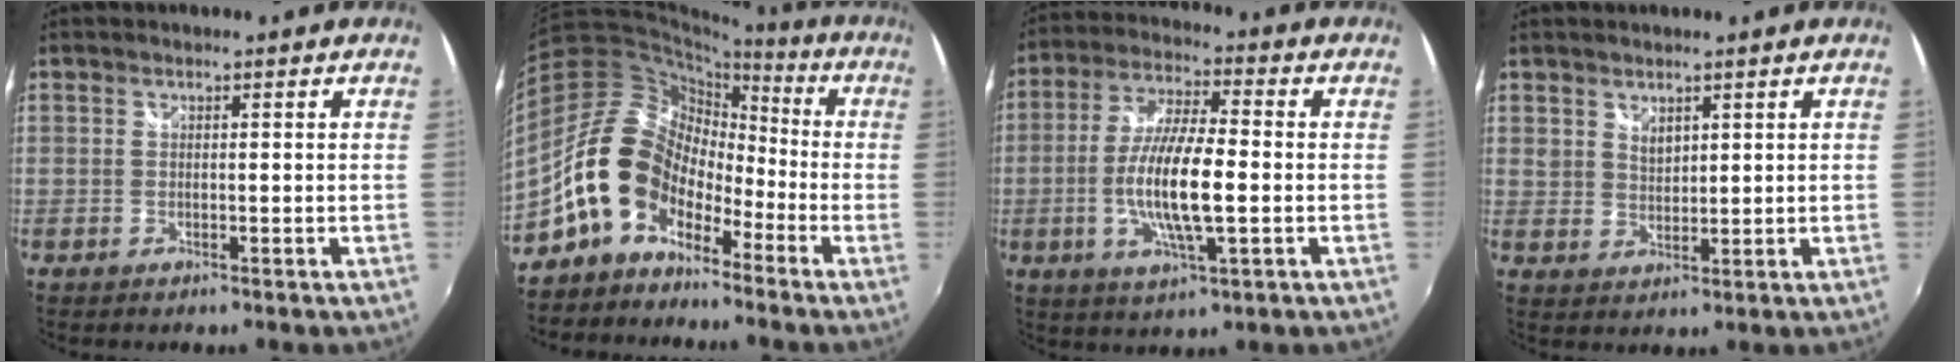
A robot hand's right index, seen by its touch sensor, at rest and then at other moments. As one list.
[{"total": 12.6, "force": [-7.2, 8.4, 6.1], "torque": [-0.107, 0.026, -0.143]}, {"total": 12.6, "force": [-2.2, 2.8, 12.1], "torque": [-0.242, -0.006, -0.044]}, {"total": 3.0, "force": [2.1, 1.9, 1.0], "torque": [-0.008, 0.000, 0.040]}]